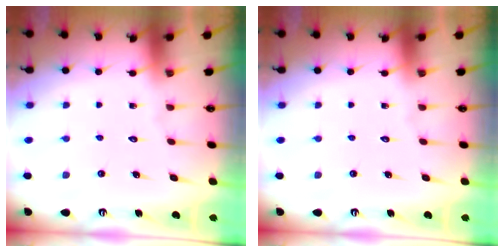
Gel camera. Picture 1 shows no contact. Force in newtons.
{"total": 0.0}